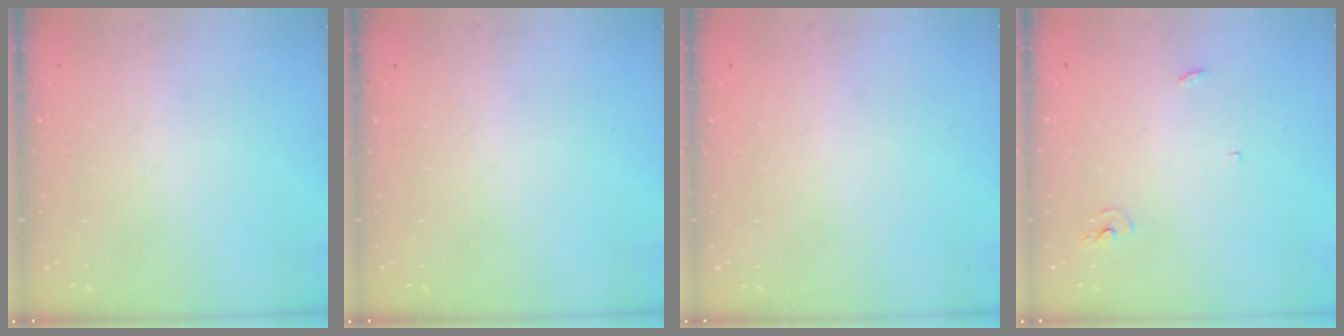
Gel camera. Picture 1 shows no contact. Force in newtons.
{"total": 0.0}
{"total": 1.1, "press": 0.8, "slide": 0.7}
{"total": 2.9, "press": 2.9, "slide": 0.2}